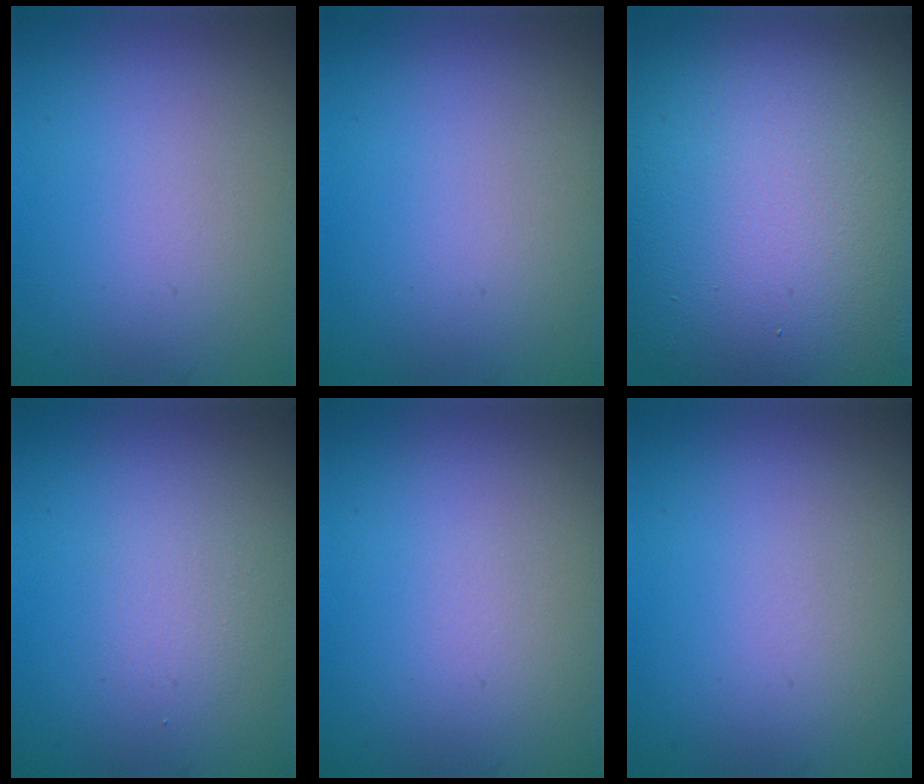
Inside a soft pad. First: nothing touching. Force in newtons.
{"total": 0.0}
{"total": 19.8, "press": 19.8, "slide": 1.1}
{"total": 1.4, "press": 1.4, "slide": 0.1}
{"total": 0.0}
{"total": 0.0}